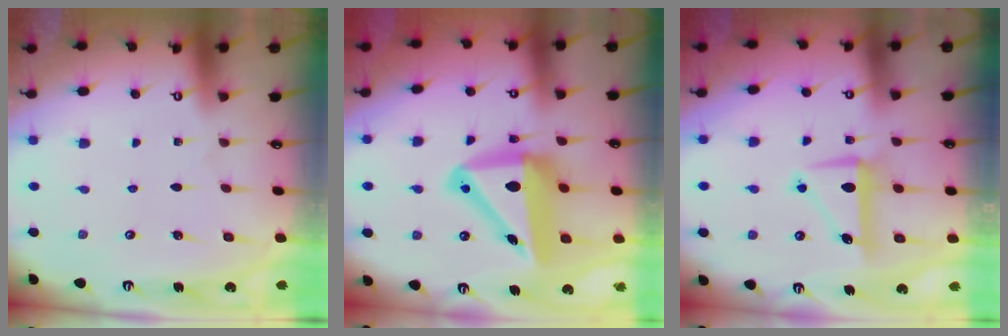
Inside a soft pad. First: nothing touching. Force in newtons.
{"total": 14.6, "press": 14.1, "slide": 3.5}
{"total": 7.9, "press": 7.8, "slide": 0.9}